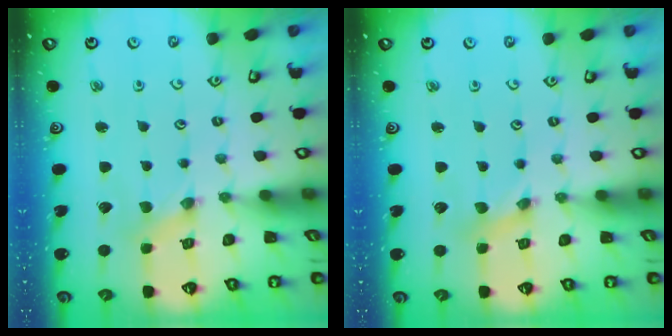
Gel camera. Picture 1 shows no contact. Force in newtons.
{"total": 1.2, "press": 1.2, "slide": 0.3}